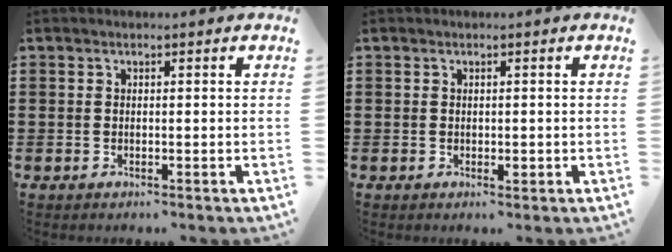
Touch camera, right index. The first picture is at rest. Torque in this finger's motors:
{"motor_torque": [0.27, -0.05, 0.00, 0.01]}